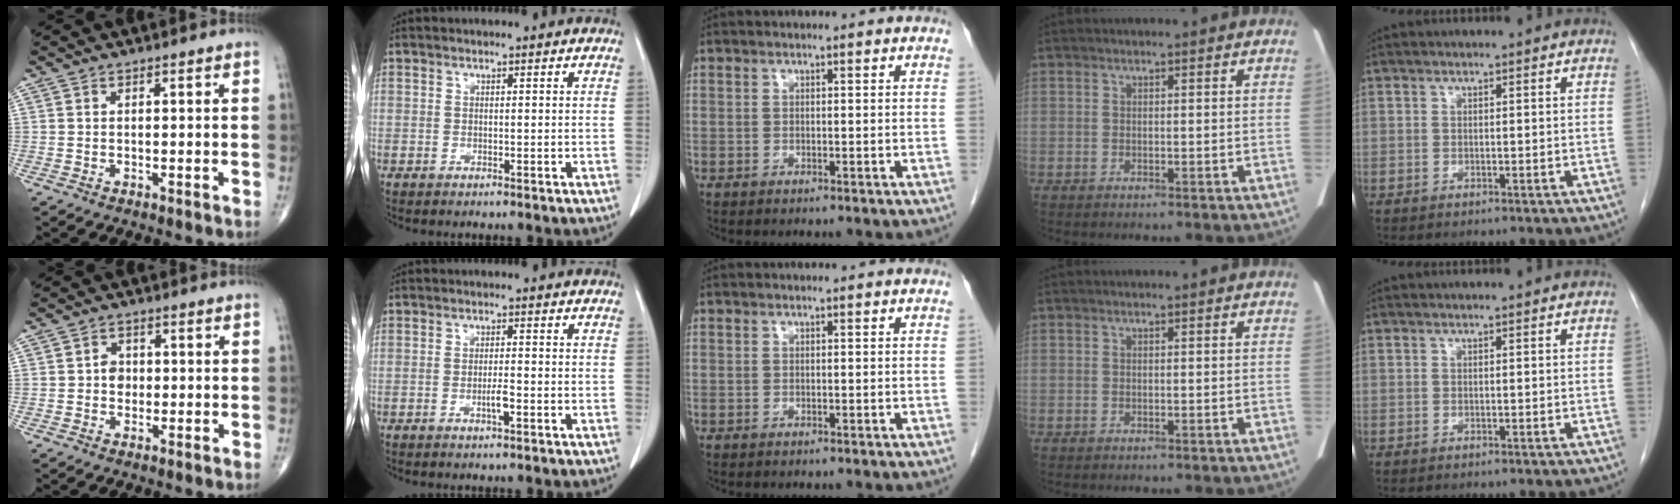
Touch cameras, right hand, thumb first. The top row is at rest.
{"thumb": {"total": 2.7, "force": [-0.1, 2.4, 1.3], "torque": [-0.003, 0.006, -0.006]}, "index": {"total": 2.0, "force": [-0.8, 0.2, 1.9], "torque": [-0.035, -0.001, -0.014]}}